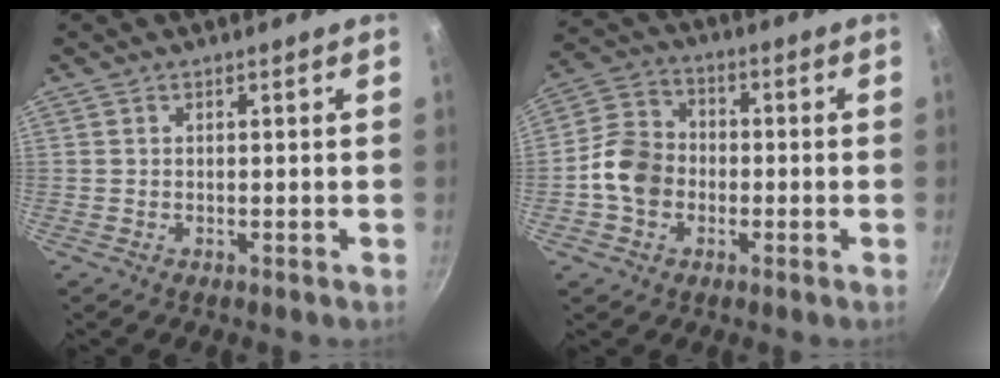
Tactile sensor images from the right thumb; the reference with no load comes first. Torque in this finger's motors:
{"motor_torque": [0.85, 1.05, 0.47, -0.72, 0.06]}